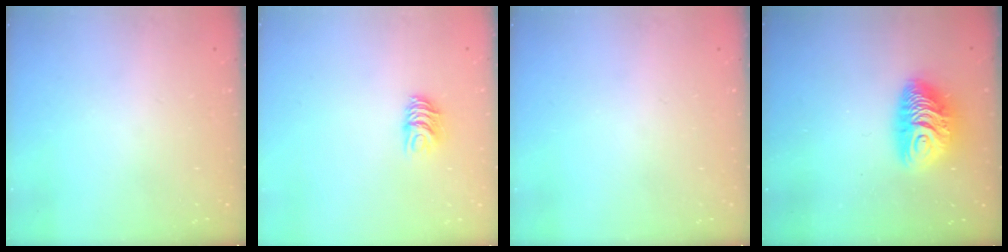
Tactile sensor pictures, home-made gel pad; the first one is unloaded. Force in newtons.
{"total": 6.2, "press": 6.2, "slide": 0.5}
{"total": 0.0}
{"total": 10.2, "press": 10.2, "slide": 0.8}